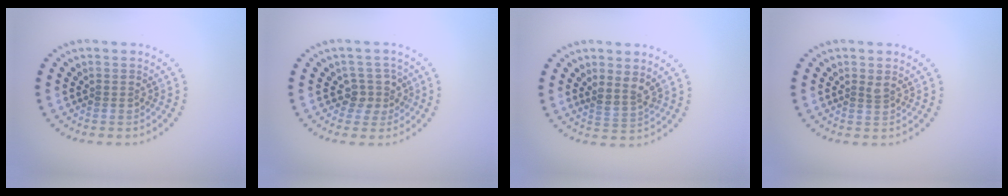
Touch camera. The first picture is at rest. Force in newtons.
{"total": 2.2, "press": 1.9, "slide": 1.1}
{"total": 2.2, "press": 1.6, "slide": 1.5}
{"total": 0.7, "press": 0.5, "slide": 0.5}